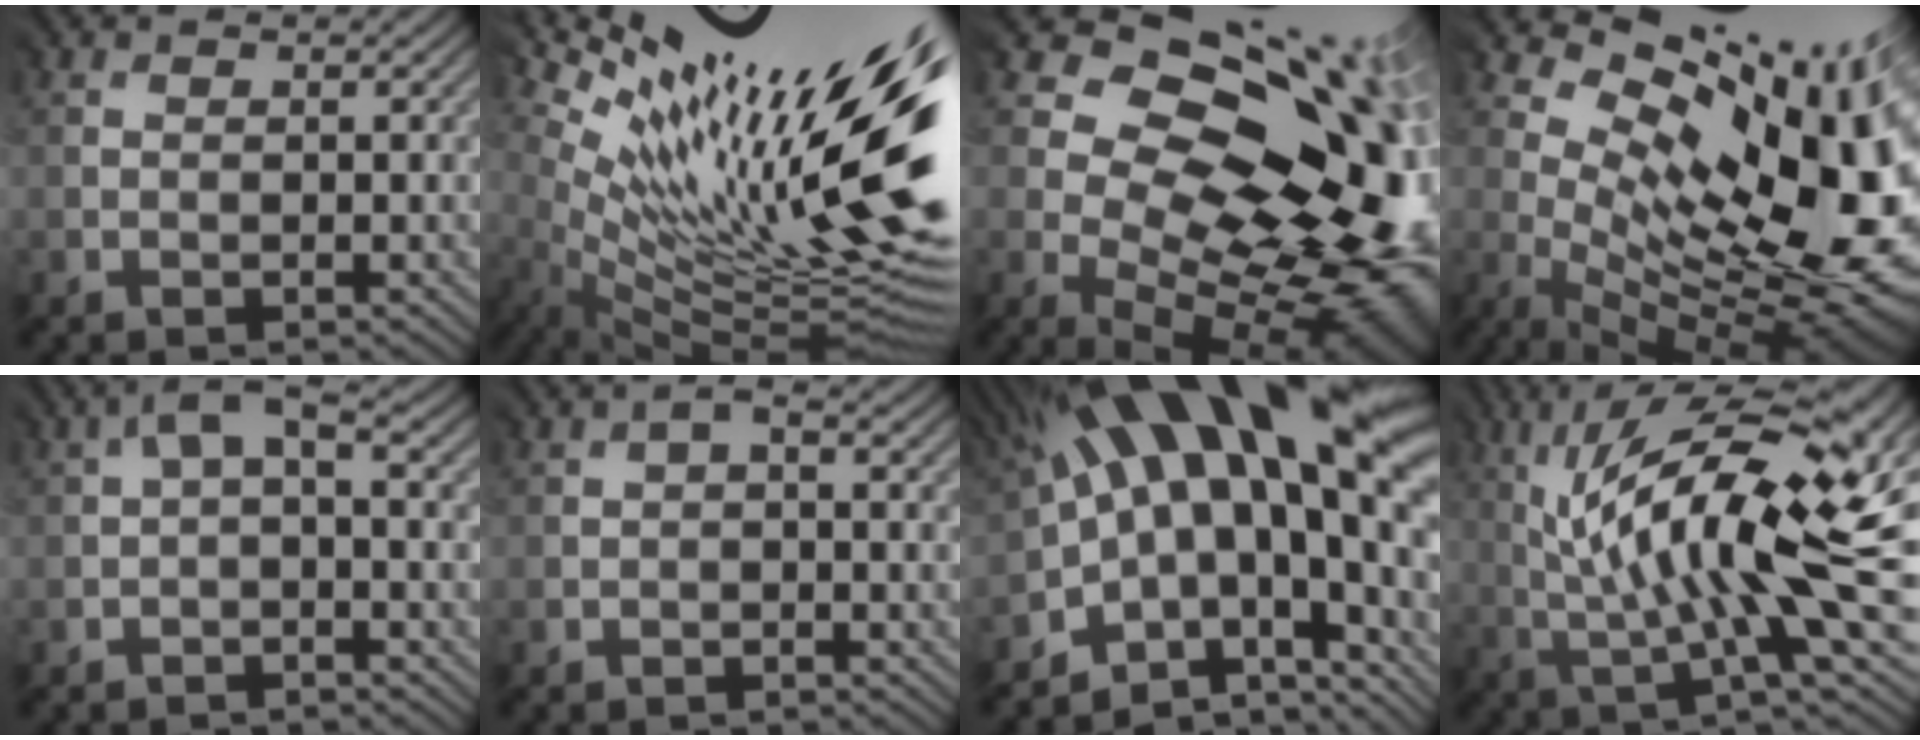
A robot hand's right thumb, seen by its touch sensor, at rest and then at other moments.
{"total": 17.8, "force": [3.7, 6.0, 16.3], "torque": [-0.260, -0.023, 0.087]}
{"total": 19.5, "force": [3.1, 13.0, 14.1], "torque": [-0.202, 0.004, 0.083]}
{"total": 17.0, "force": [3.8, 8.2, 14.4], "torque": [-0.206, 0.000, 0.083]}
{"total": 2.7, "force": [-0.2, 0.9, 2.5], "torque": [-0.049, 0.010, -0.002]}
{"total": 1.2, "force": [-0.4, 0.4, 1.1], "torque": [-0.019, 0.001, -0.002]}
{"total": 18.2, "force": [1.8, 8.4, 16.0], "torque": [-0.220, 0.004, 0.042]}
{"total": 19.1, "force": [3.2, 5.6, 18.0], "torque": [-0.303, 0.030, 0.075]}